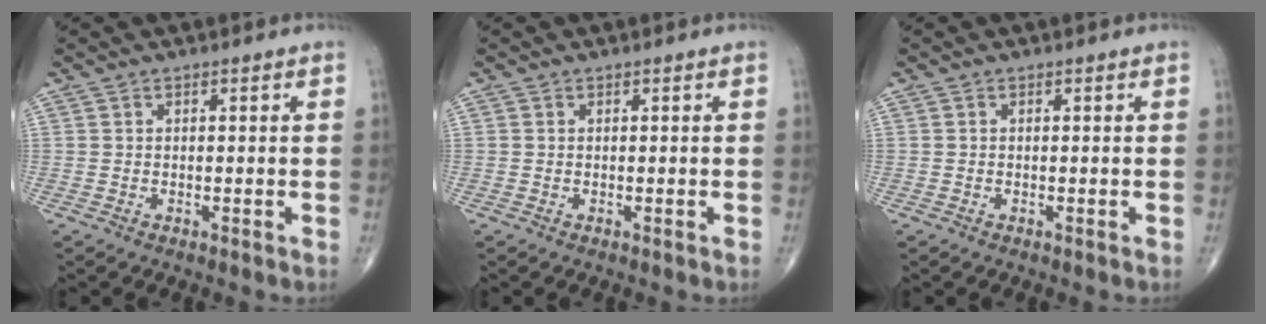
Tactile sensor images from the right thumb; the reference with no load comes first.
{"total": 0.0}
{"total": 0.0}